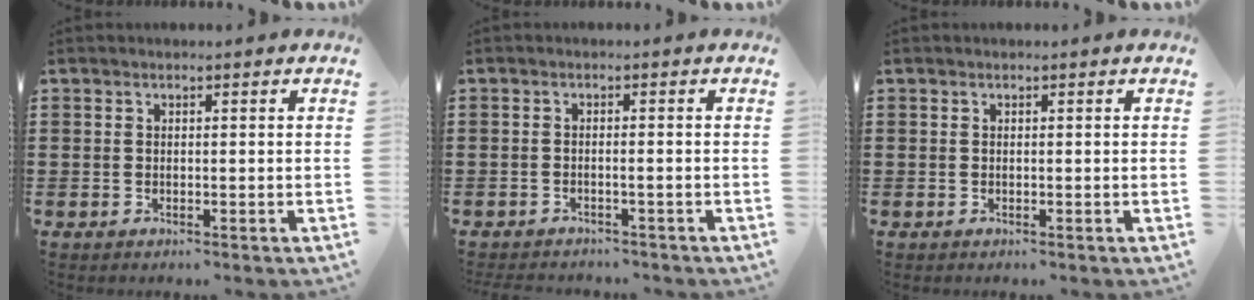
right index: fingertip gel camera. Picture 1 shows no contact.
{"total": 1.3, "force": [-1.2, 0.1, 0.3], "torque": [-0.010, -0.001, -0.024]}
{"total": 0.0}